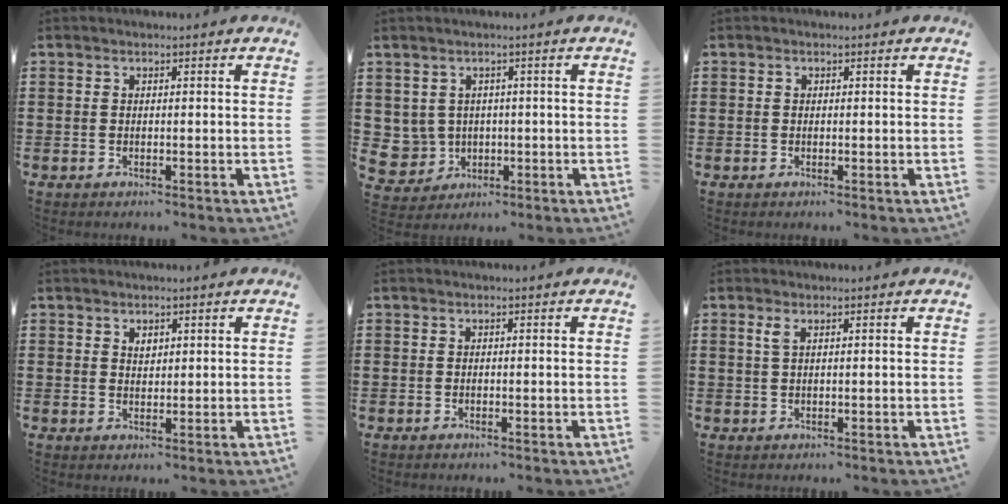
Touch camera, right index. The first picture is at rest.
{"total": 3.4, "force": [0.7, 3.3, 0.5], "torque": [-0.043, -0.003, 0.009]}
{"total": 0.0}
{"total": 1.4, "force": [1.0, 0.9, 0.6], "torque": [-0.014, 0.002, 0.018]}
{"total": 0.0}
{"total": 1.2, "force": [0.6, 0.3, 1.1], "torque": [-0.023, 0.001, 0.010]}